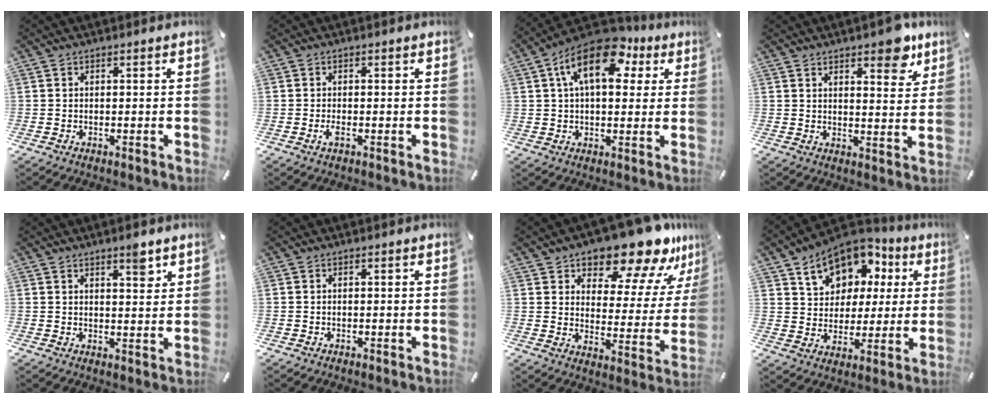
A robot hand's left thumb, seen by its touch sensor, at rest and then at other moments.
{"total": 1.4, "force": [-0.5, 0.5, 1.3], "torque": [-0.031, -0.003, -0.012]}
{"total": 15.3, "force": [6.0, 8.2, 11.5], "torque": [-0.193, -0.013, 0.098]}
{"total": 8.3, "force": [6.2, 3.0, 4.6], "torque": [-0.042, -0.039, 0.100]}
{"total": 4.7, "force": [3.2, 1.5, 3.0], "torque": [-0.024, -0.021, 0.048]}
{"total": 0.0}
{"total": 16.9, "force": [14.2, 6.1, 7.0], "torque": [-0.104, -0.112, 0.234]}
{"total": 12.3, "force": [6.7, 9.4, 4.3], "torque": [-0.082, -0.039, 0.126]}